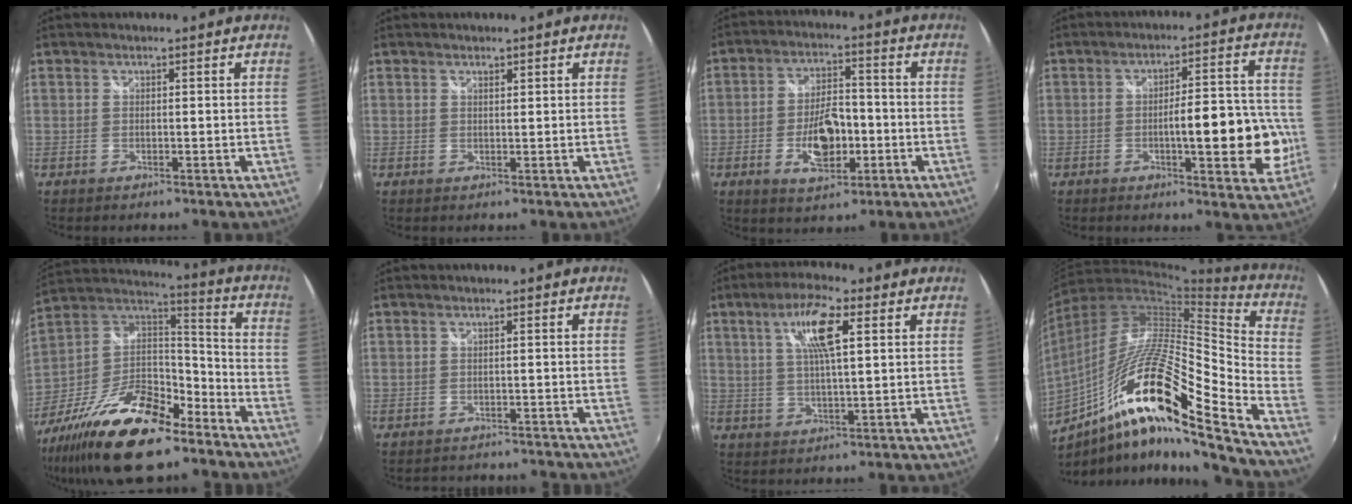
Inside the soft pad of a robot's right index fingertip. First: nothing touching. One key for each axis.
{"total": 0.7, "fx": 0.7, "fy": 0.2, "fz": 0.3, "tx": -0.004, "ty": 0.001, "tz": 0.012}
{"total": 9.9, "fx": -2.9, "fy": 4.8, "fz": 8.1, "tx": -0.152, "ty": 0.011, "tz": -0.038}
{"total": 12.5, "fx": -2.7, "fy": 2.9, "fz": 11.8, "tx": -0.175, "ty": 0.001, "tz": -0.030}
{"total": 23.1, "fx": -15.6, "fy": 7.7, "fz": 15.2, "tx": -0.296, "ty": -0.022, "tz": -0.278}
{"total": 7.0, "fx": -6.5, "fy": 1.5, "fz": 2.2, "tx": -0.044, "ty": -0.015, "tz": -0.083}
{"total": 8.8, "fx": 3.2, "fy": 1.9, "fz": 7.9, "tx": -0.146, "ty": 0.011, "tz": 0.058}
{"total": 25.2, "fx": -11.9, "fy": 3.6, "fz": 22.0, "tx": -0.362, "ty": -0.032, "tz": -0.224}